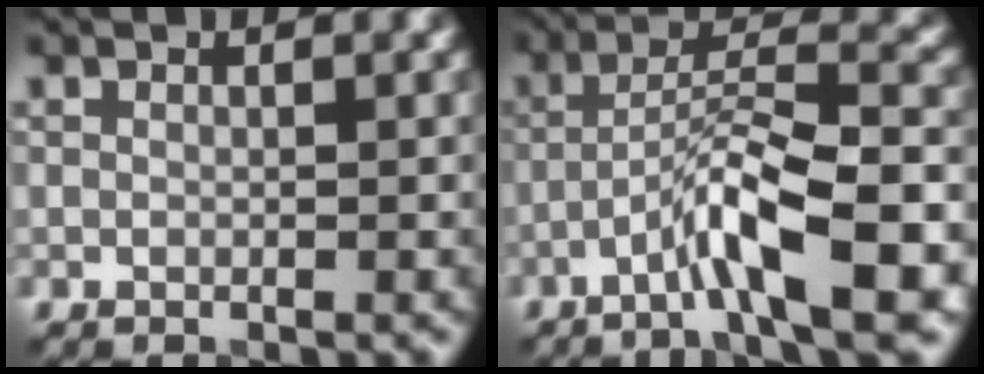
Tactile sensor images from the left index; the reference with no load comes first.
{"total": 7.9, "force": [-3.8, 1.1, 6.9], "torque": [-0.117, 0.018, -0.070]}